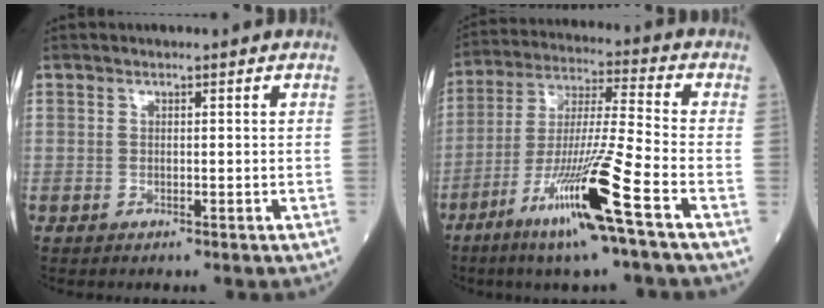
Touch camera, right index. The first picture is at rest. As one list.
[{"total": 15.0, "force": [-7.5, -1.1, 13.0], "torque": [-0.253, -0.027, -0.140]}]